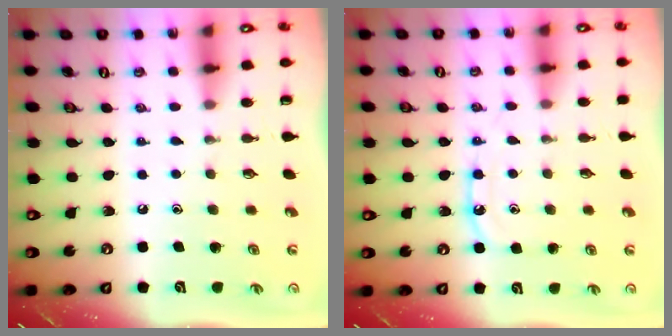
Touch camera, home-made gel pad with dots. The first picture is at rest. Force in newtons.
{"total": 8.2, "press": 8.1, "slide": 0.9}